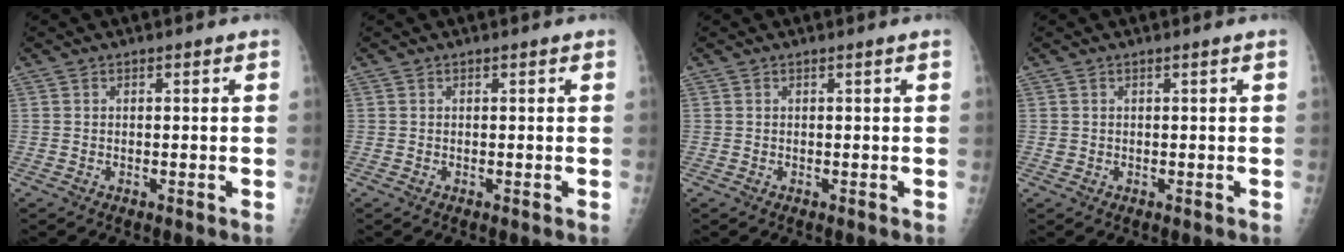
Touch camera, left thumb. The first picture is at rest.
{"total": 0.0}
{"total": 0.0}
{"total": 0.6, "force": [0.2, 0.2, 0.5], "torque": [-0.011, 0.002, 0.007]}